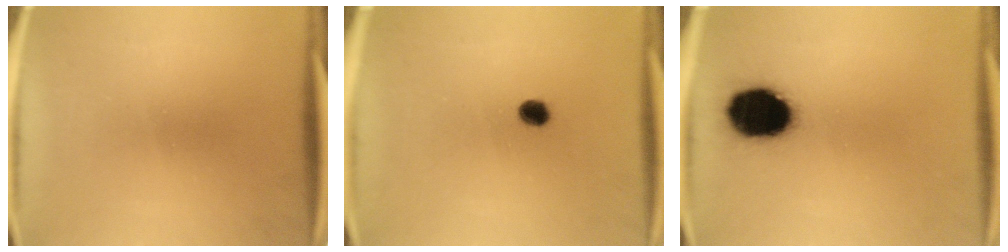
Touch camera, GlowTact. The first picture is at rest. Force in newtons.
{"total": 2.7}
{"total": 15.9}